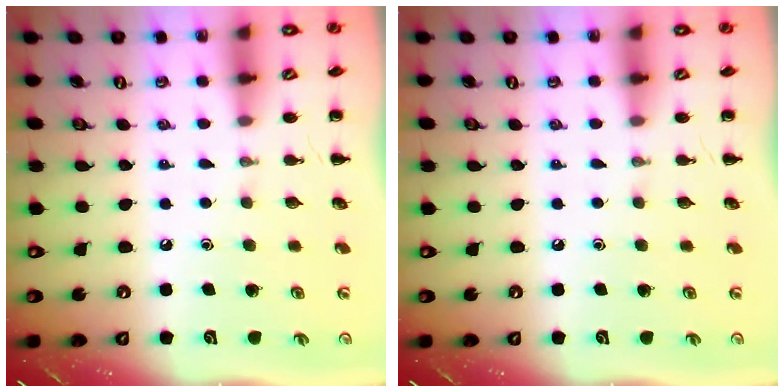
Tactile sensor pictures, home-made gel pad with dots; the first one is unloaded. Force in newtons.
{"total": 0.0}